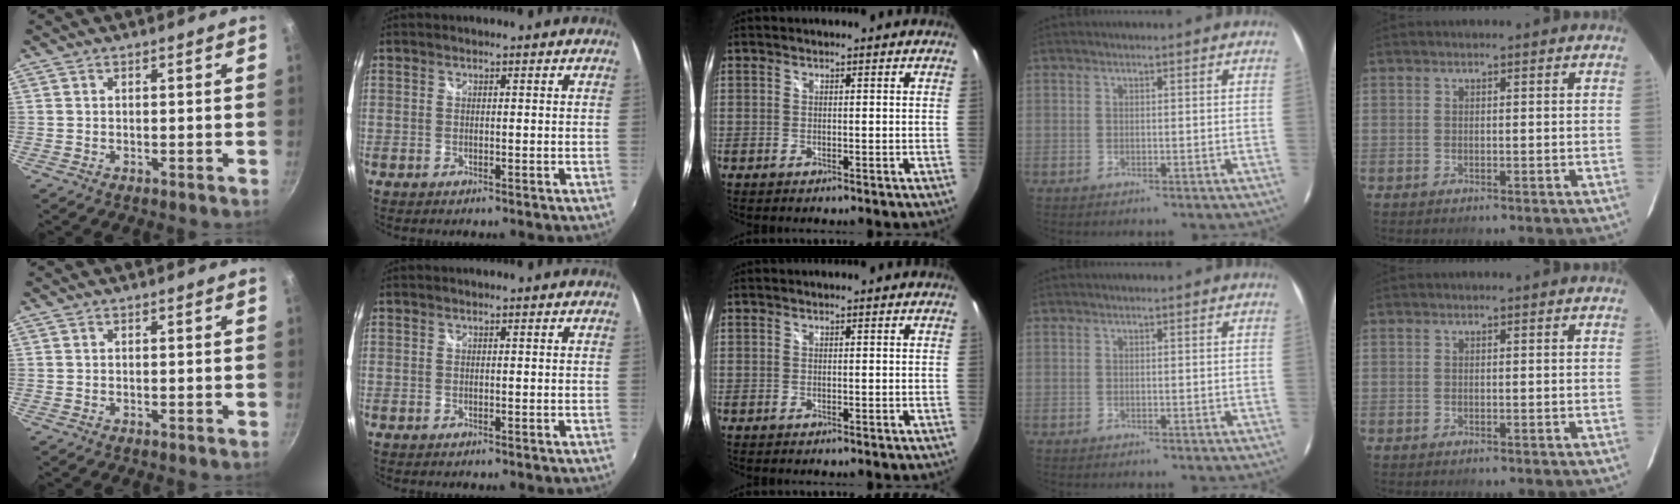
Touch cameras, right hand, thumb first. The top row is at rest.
{}